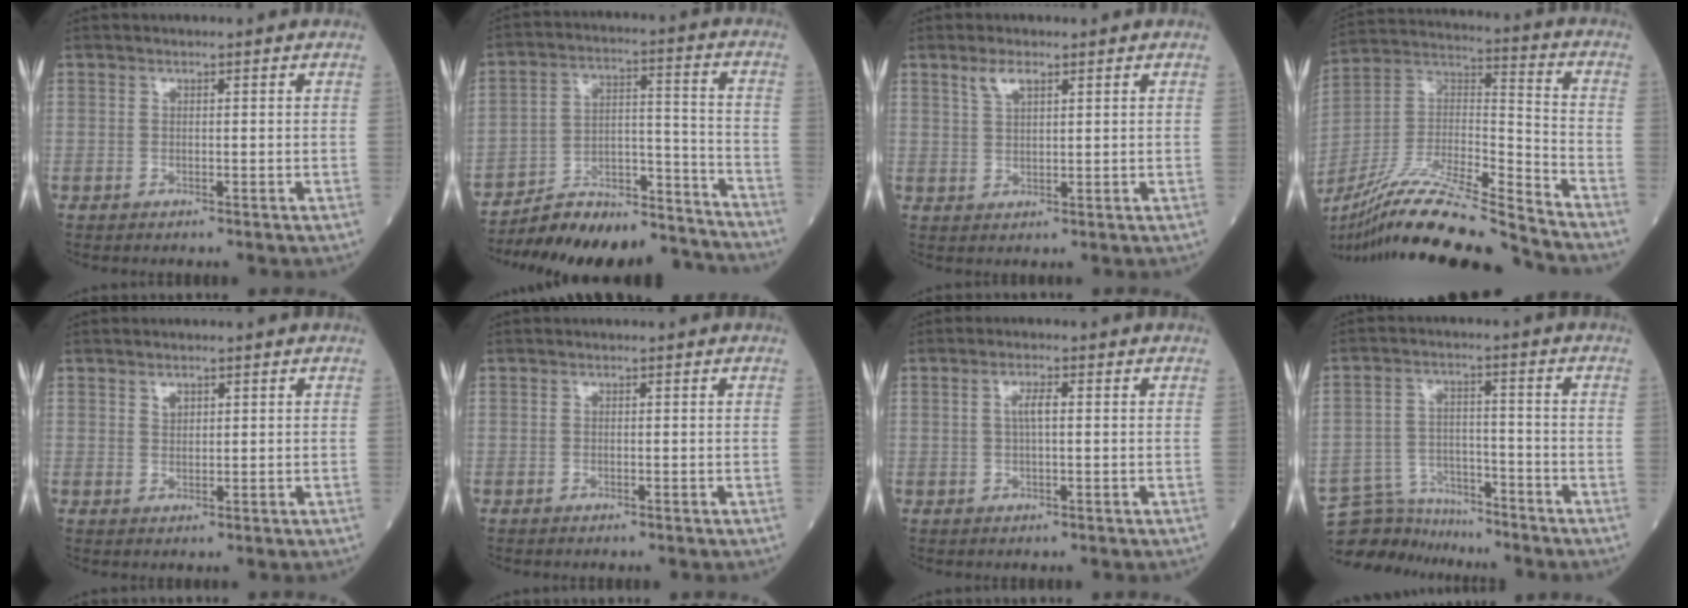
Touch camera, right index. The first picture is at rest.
{"total": 19.0, "force": [-18.2, 2.7, 4.4], "torque": [-0.073, 0.031, -0.277]}
{"total": 2.9, "force": [1.9, 0.9, 2.0], "torque": [-0.044, 0.005, 0.041]}
{"total": 22.3, "force": [-19.7, 0.0, 10.5], "torque": [-0.234, -0.008, -0.356]}
{"total": 1.4, "force": [0.8, 0.8, 0.7], "torque": [-0.009, 0.000, 0.014]}
{"total": 0.0}
{"total": 2.4, "force": [0.3, 0.5, 2.3], "torque": [-0.047, 0.005, 0.006]}
{"total": 7.8, "force": [-7.5, 1.7, -1.1], "torque": [0.012, 0.019, -0.135]}